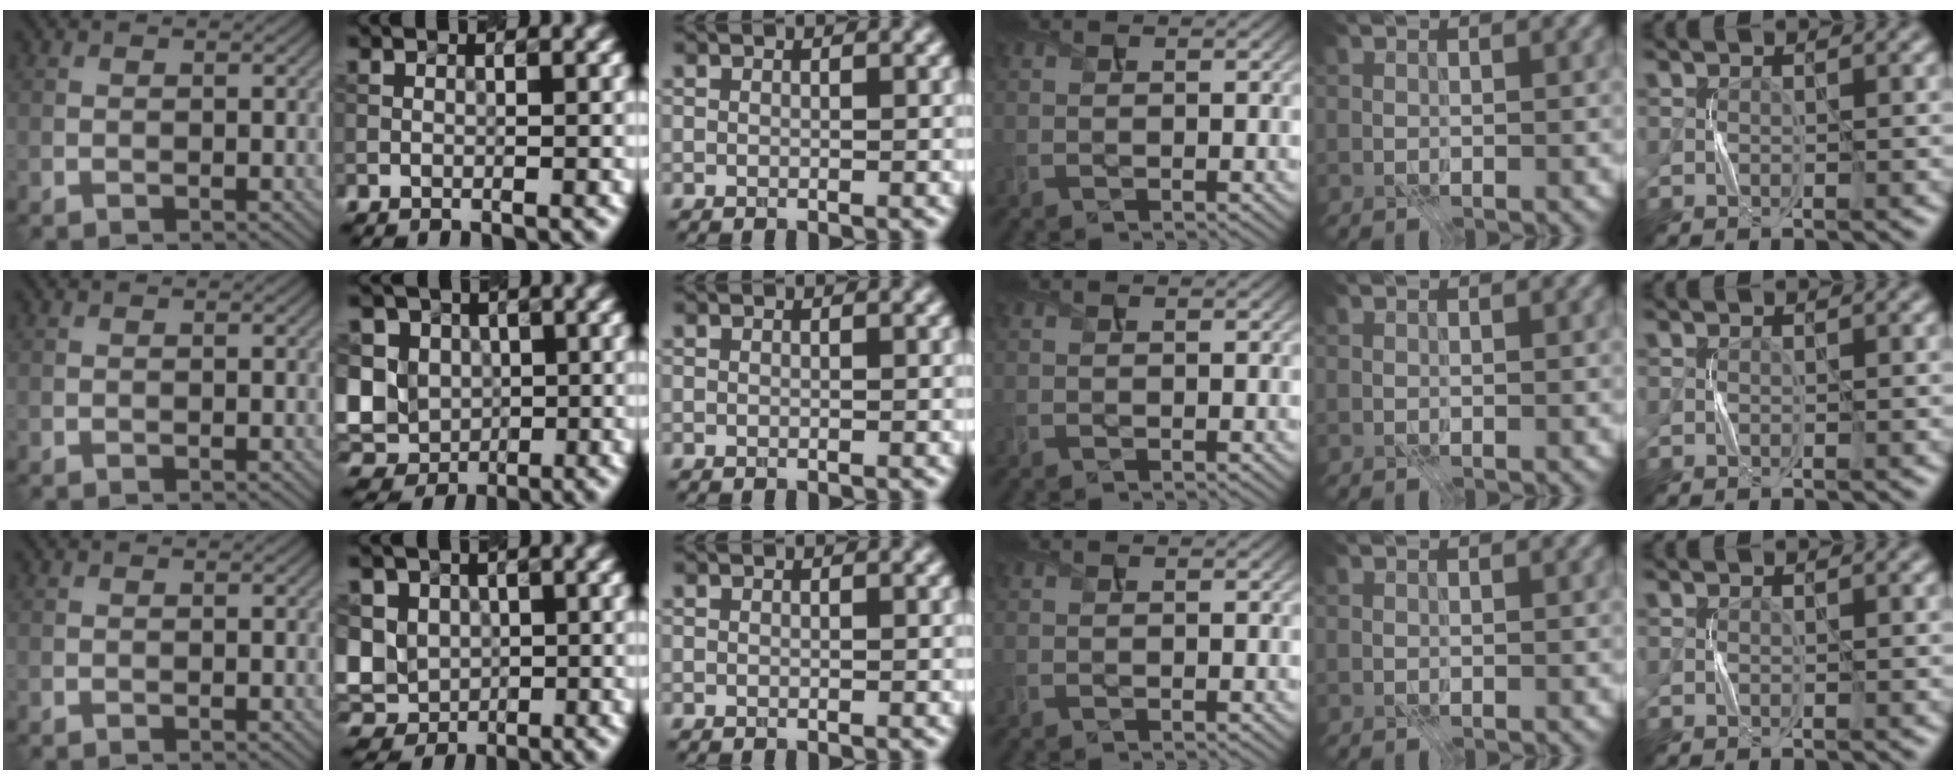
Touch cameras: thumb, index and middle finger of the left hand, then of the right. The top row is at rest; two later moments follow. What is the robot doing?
{"motion": "press", "object": "calculator"}